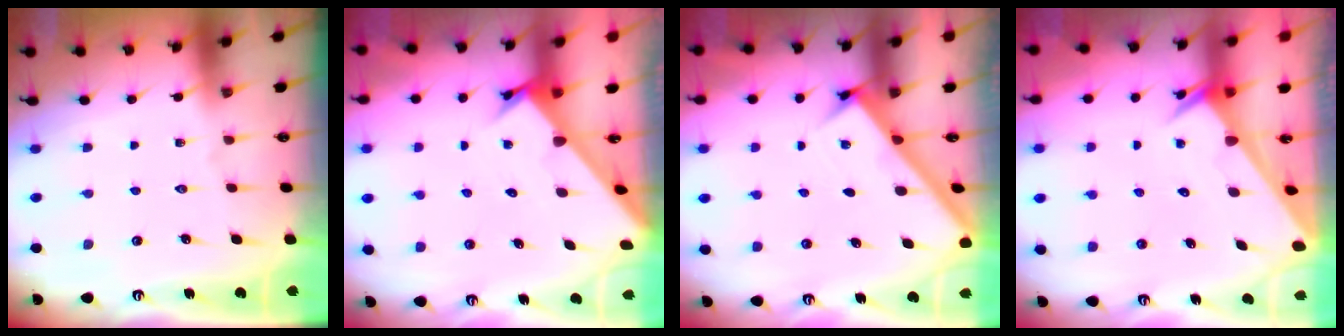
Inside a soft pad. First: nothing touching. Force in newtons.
{"total": 2.1, "press": 2.1, "slide": 0.2}
{"total": 2.4, "press": 2.4, "slide": 0.3}
{"total": 2.1, "press": 2.1, "slide": 0.1}